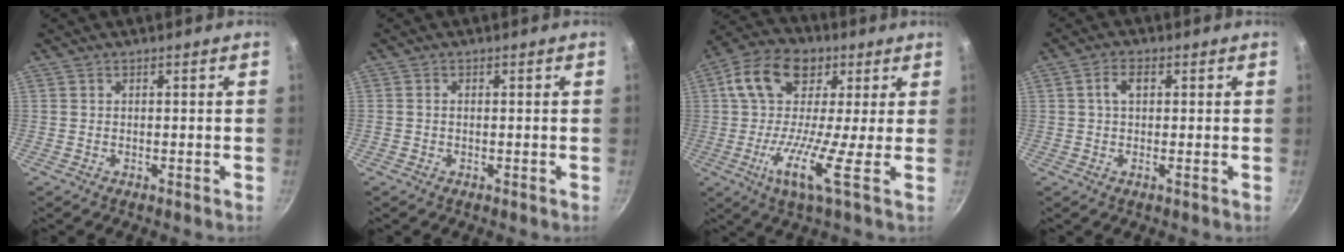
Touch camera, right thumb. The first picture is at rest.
{"total": 0.6, "force": [-0.2, 0.5, 0.3], "torque": [-0.006, 0.003, -0.004]}
{"total": 15.2, "force": [1.4, 7.0, 13.4], "torque": [-0.233, 0.012, -0.011]}
{"total": 3.5, "force": [0.7, 1.8, 2.9], "torque": [-0.057, 0.011, 0.004]}